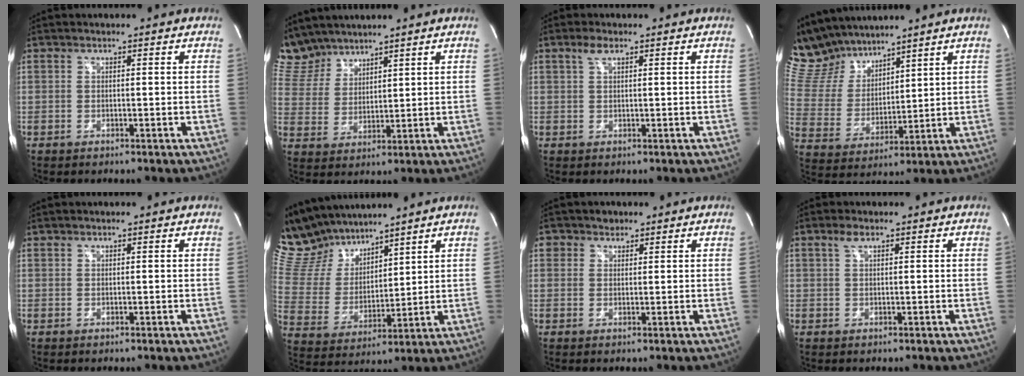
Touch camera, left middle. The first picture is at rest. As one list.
[{"total": 7.3, "force": [7.0, 2.3, 0.4], "torque": [-0.022, 0.011, 0.157]}, {"total": 2.0, "force": [1.2, 0.7, 1.4], "torque": [-0.032, 0.007, 0.027]}, {"total": 11.7, "force": [10.7, 3.7, 2.9], "torque": [-0.080, 0.020, 0.222]}, {"total": 0.0}, {"total": 12.5, "force": [11.4, 4.0, 3.2], "torque": [-0.088, 0.021, 0.236]}, {"total": 1.8, "force": [1.1, 1.5, 0.1], "torque": [0.005, 0.000, 0.013]}, {"total": 1.5, "force": [0.9, 0.5, 1.0], "torque": [-0.023, 0.007, 0.020]}]